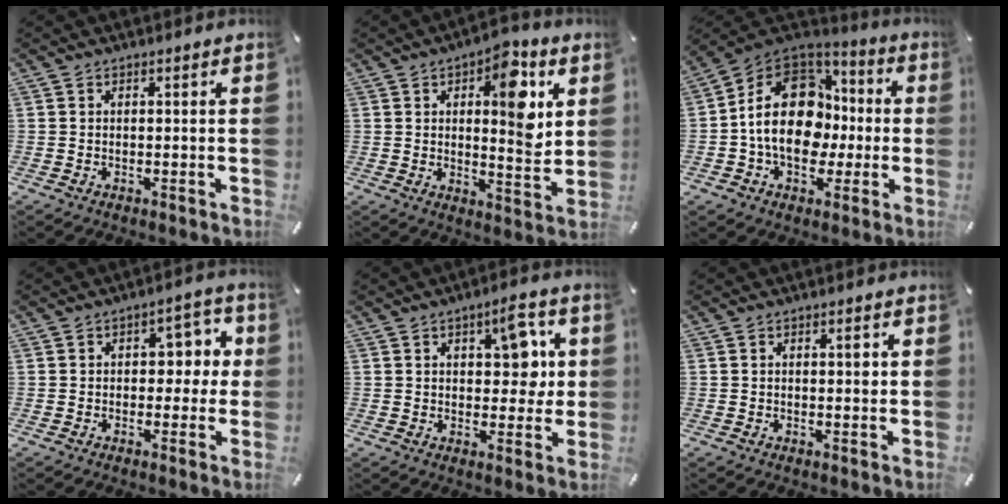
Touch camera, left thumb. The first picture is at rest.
{"total": 11.7, "force": [4.1, 5.2, 9.7], "torque": [-0.106, -0.029, 0.060]}
{"total": 18.6, "force": [-1.0, 14.4, 11.7], "torque": [-0.225, 0.013, -0.015]}
{"total": 7.0, "force": [0.6, 4.9, 5.1], "torque": [-0.054, 0.000, -0.002]}
{"total": 10.0, "force": [2.9, 5.7, 7.6], "torque": [-0.085, -0.008, 0.044]}
{"total": 1.8, "force": [0.5, 0.8, 1.6], "torque": [-0.016, -0.003, 0.003]}